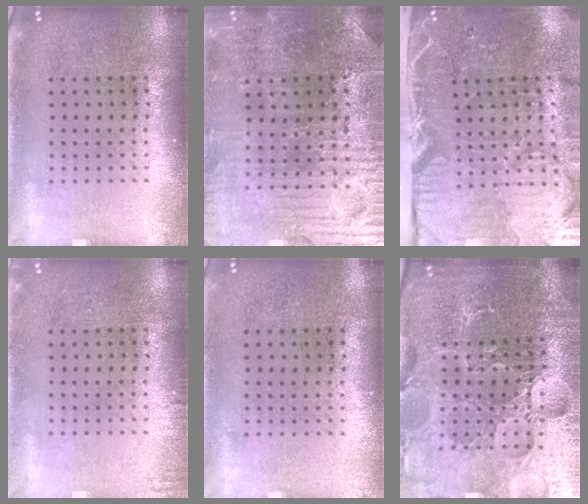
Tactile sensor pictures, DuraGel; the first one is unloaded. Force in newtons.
{"total": 3.5, "press": 3.5, "slide": 0.5}
{"total": 5.5, "press": 4.4, "slide": 3.3}
{"total": 0.8, "press": 0.8, "slide": 0.1}
{"total": 0.0}
{"total": 5.5, "press": 5.1, "slide": 1.9}